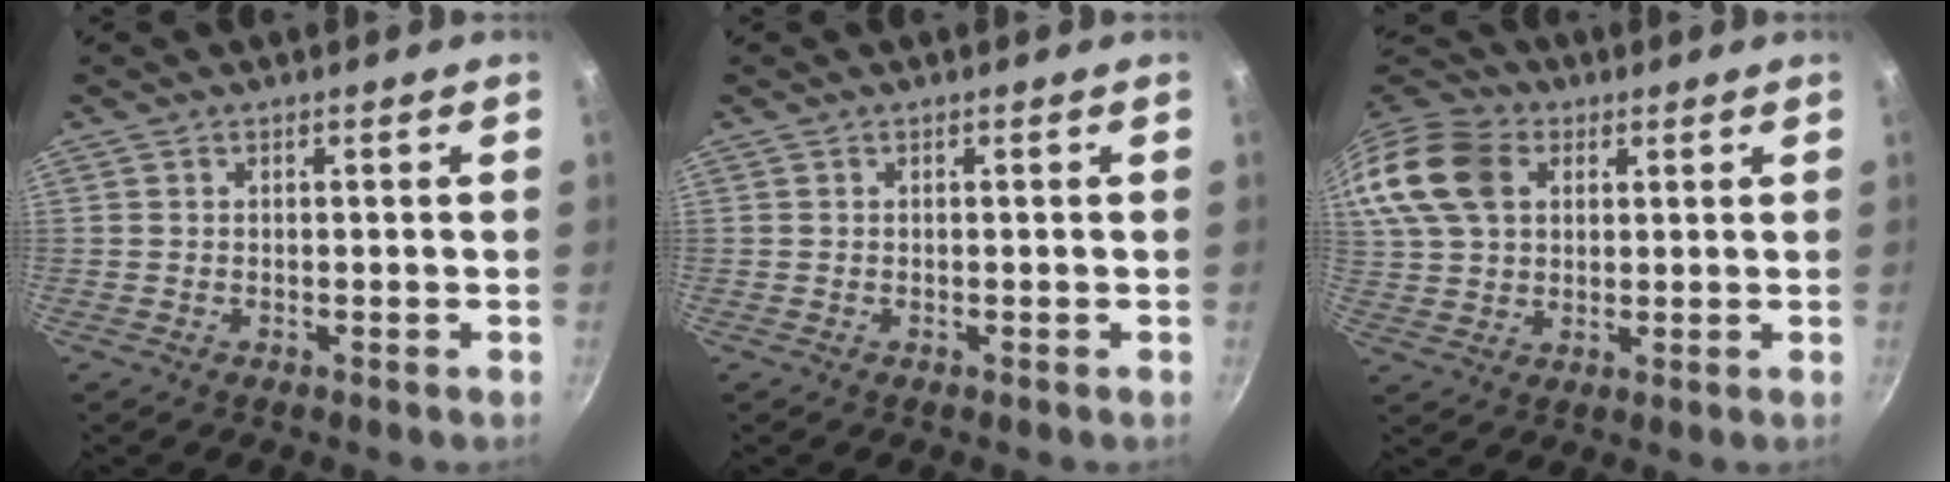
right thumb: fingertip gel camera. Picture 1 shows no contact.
{"total": 0.0}
{"total": 20.7, "force": [7.1, 15.2, 12.1], "torque": [-0.276, 0.030, 0.126]}